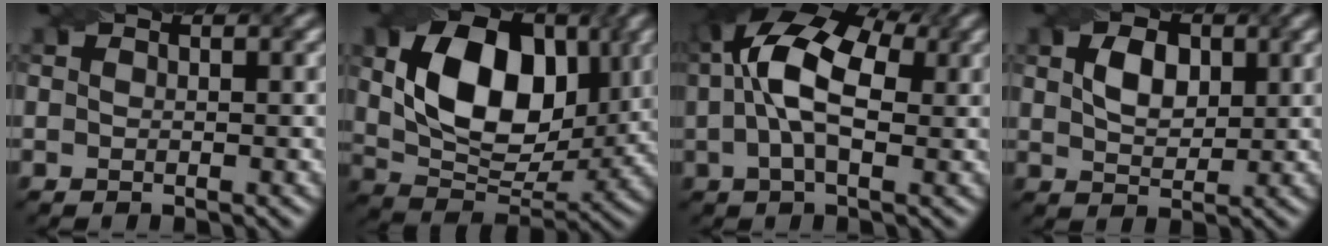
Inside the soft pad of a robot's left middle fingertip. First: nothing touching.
{"total": 11.4, "force": [2.5, 7.4, 8.3], "torque": [-0.150, -0.004, 0.046]}
{"total": 10.9, "force": [2.1, 5.9, 9.0], "torque": [-0.167, 0.026, 0.019]}
{"total": 3.4, "force": [1.1, 2.2, 2.4], "torque": [-0.050, 0.003, 0.021]}